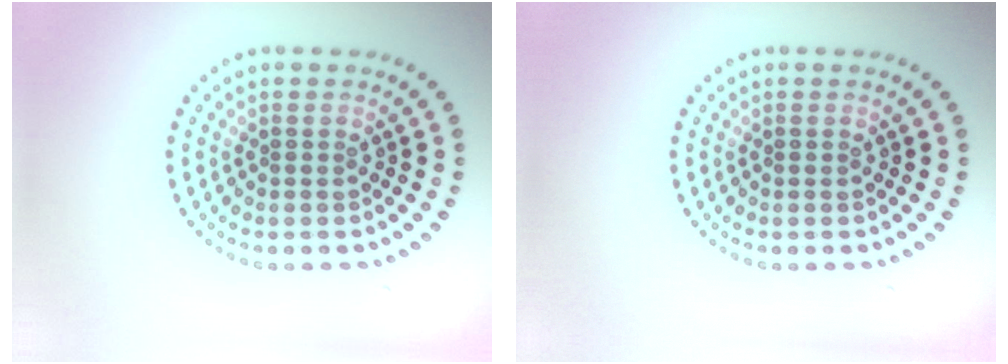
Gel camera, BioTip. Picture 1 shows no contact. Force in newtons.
{"total": 0.0}